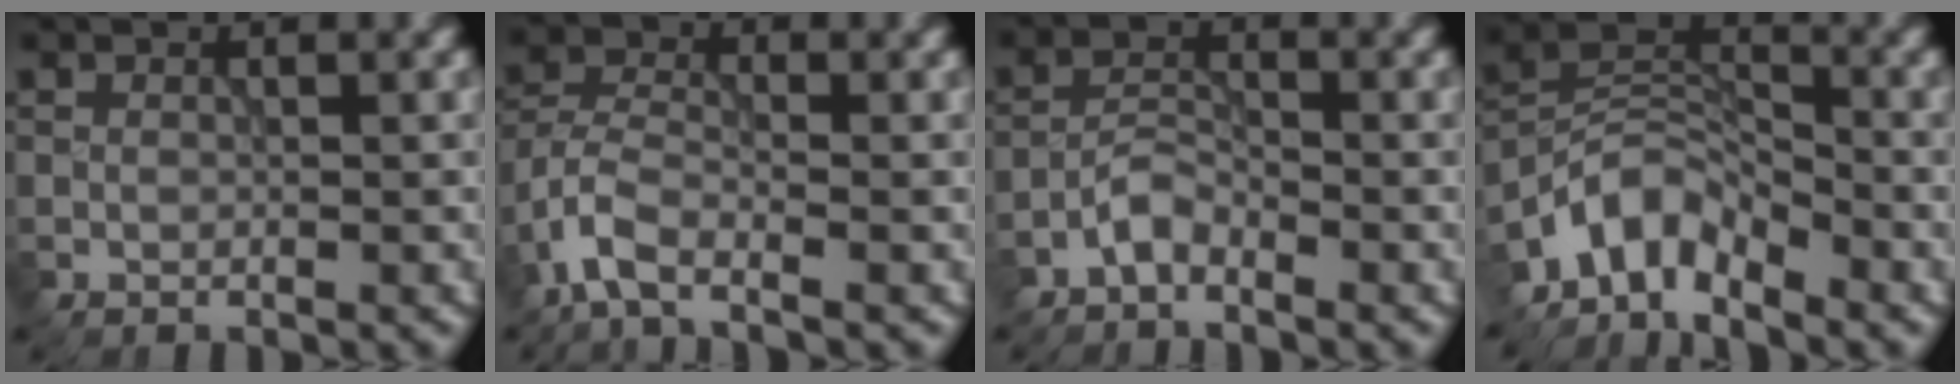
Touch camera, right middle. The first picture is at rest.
{"total": 3.7, "force": [-2.5, 1.2, 2.4], "torque": [-0.052, 0.000, -0.067]}
{"total": 1.8, "force": [-1.6, 0.5, 0.8], "torque": [-0.017, 0.008, -0.036]}
{"total": 4.8, "force": [-4.1, 1.8, 1.7], "torque": [-0.019, 0.004, -0.093]}